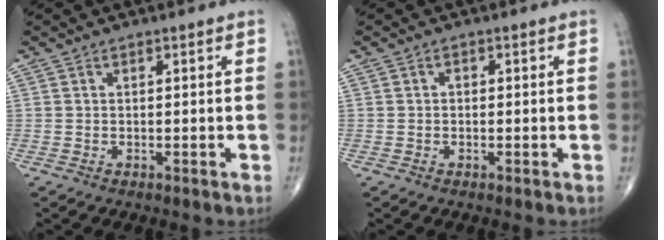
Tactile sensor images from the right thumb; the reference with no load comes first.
{"total": 0.6, "force": [-0.1, 0.5, 0.3], "torque": [-0.001, 0.002, -0.004]}